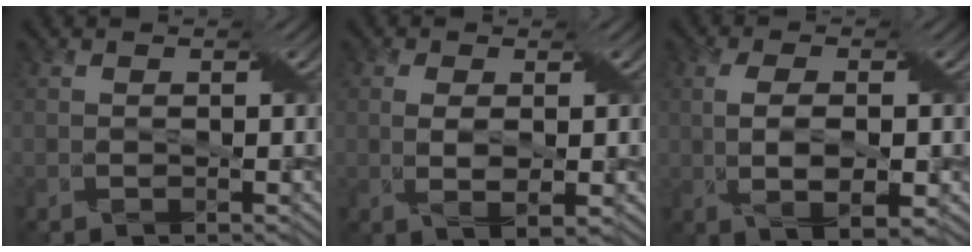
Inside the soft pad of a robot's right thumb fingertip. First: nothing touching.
{"total": 2.7, "force": [0.5, 1.2, 2.4], "torque": [-0.057, -0.002, 0.009]}
{"total": 5.3, "force": [-0.3, 2.2, 4.8], "torque": [-0.101, -0.007, 0.002]}